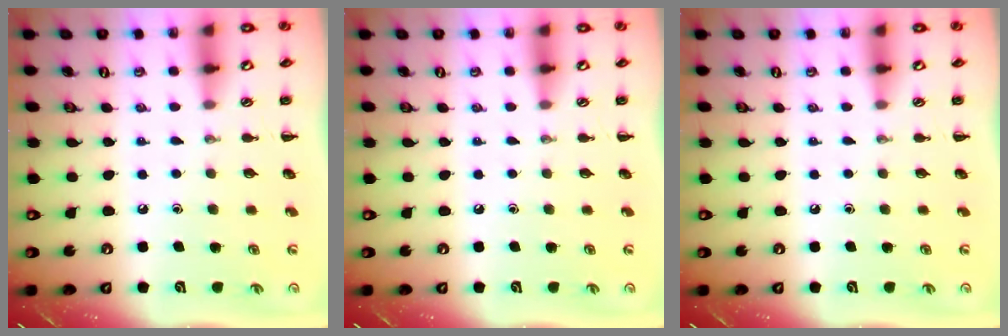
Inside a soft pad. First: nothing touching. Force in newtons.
{"total": 0.0}
{"total": 0.0}